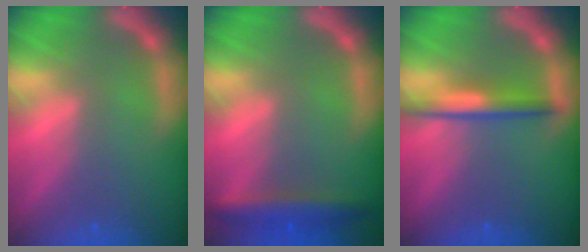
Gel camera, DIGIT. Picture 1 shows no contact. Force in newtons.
{"total": 4.0}
{"total": 3.4}